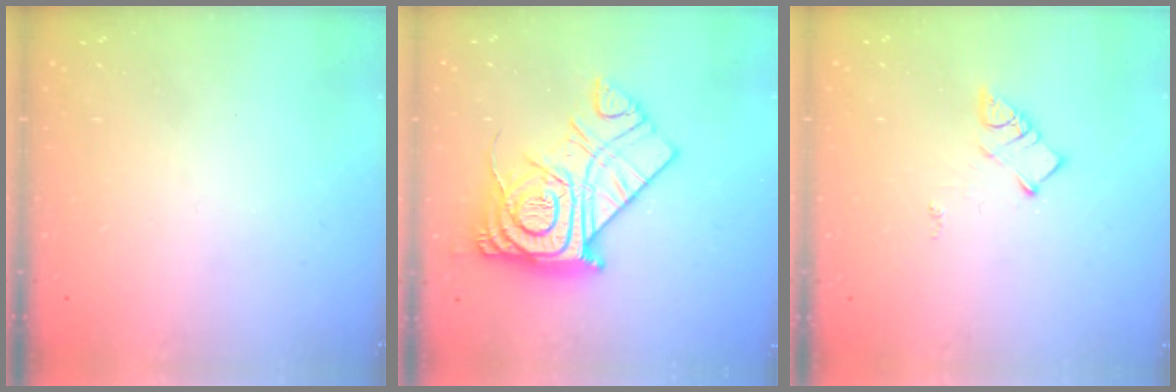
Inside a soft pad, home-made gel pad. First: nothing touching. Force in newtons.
{"total": 24.4, "press": 24.3, "slide": 2.4}
{"total": 6.3, "press": 6.3, "slide": 0.3}